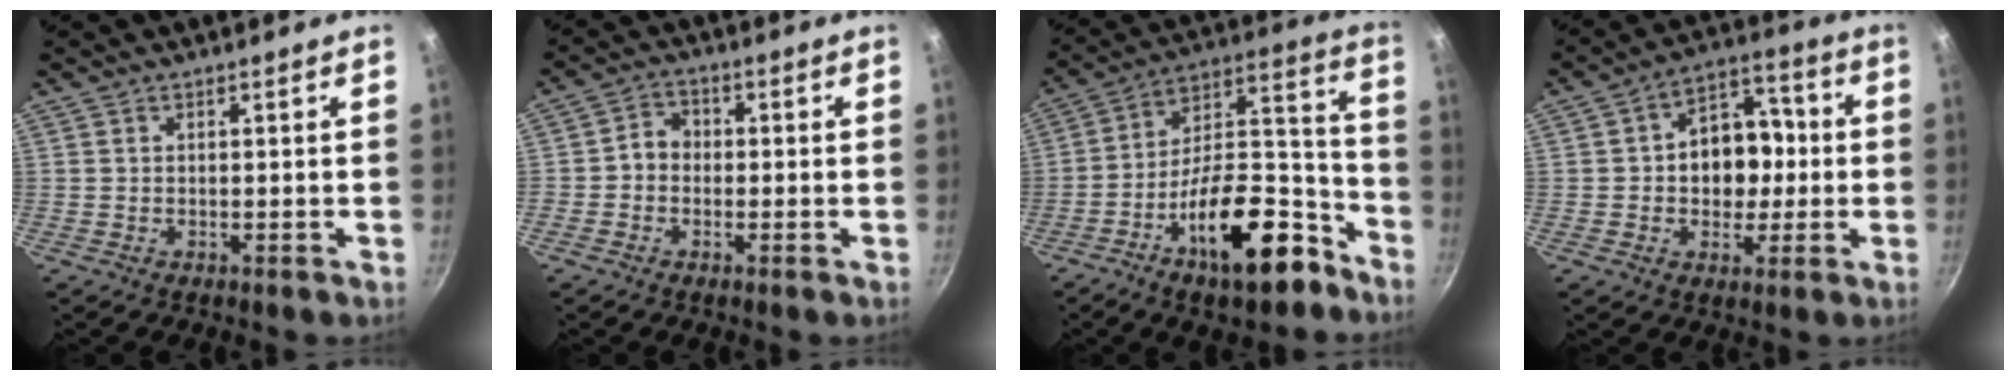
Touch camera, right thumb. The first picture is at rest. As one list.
[{"total": 3.9, "force": [-0.6, 3.4, 1.8], "torque": [-0.007, 0.014, -0.022]}, {"total": 21.8, "force": [-12.1, 9.1, 15.7], "torque": [-0.196, 0.102, -0.193]}, {"total": 12.7, "force": [-0.2, 9.6, 8.3], "torque": [-0.070, 0.024, -0.013]}]